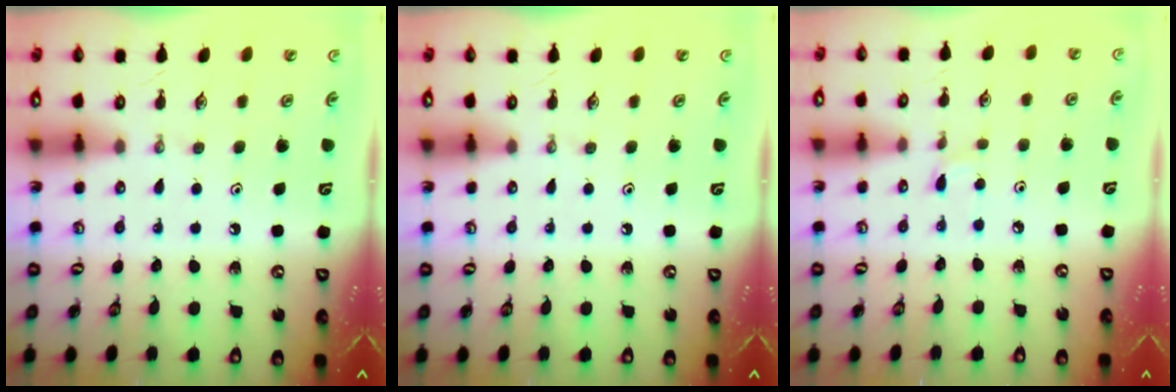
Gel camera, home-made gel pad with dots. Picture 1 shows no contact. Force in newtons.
{"total": 0.0}
{"total": 1.8, "press": 1.7, "slide": 0.2}